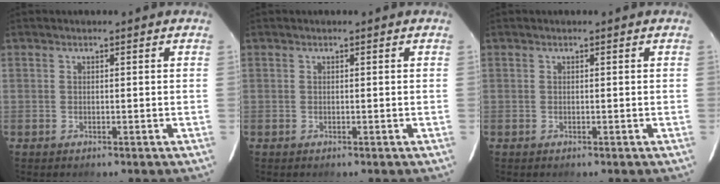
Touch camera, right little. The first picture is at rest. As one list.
[{"total": 0.0}, {"total": 0.0}]